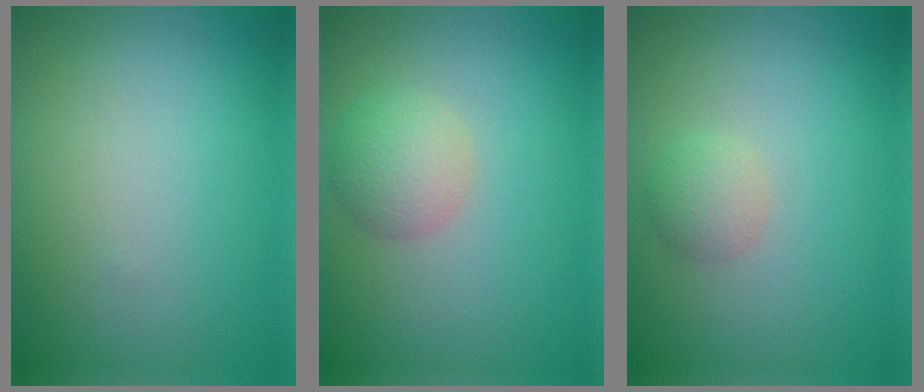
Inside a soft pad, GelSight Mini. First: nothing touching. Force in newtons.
{"total": 3.0, "press": 3.0, "slide": 0.2}
{"total": 1.7, "press": 1.7, "slide": 0.2}